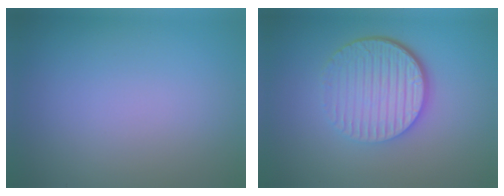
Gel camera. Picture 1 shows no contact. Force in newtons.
{"total": 6.2, "press": 4.2, "slide": 4.5}